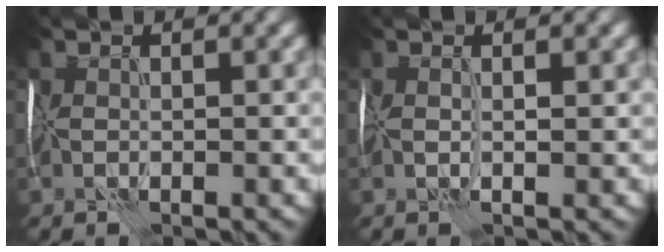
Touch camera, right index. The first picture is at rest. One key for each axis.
{"total": 0.8, "fx": 0.7, "fy": -0.5, "fz": 0.0, "tx": -0.002, "ty": 0.000, "tz": 0.009}